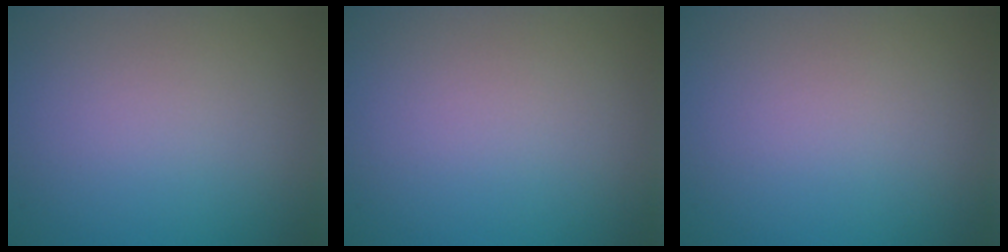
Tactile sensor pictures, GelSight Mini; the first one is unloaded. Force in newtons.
{"total": 0.0}
{"total": 0.0}